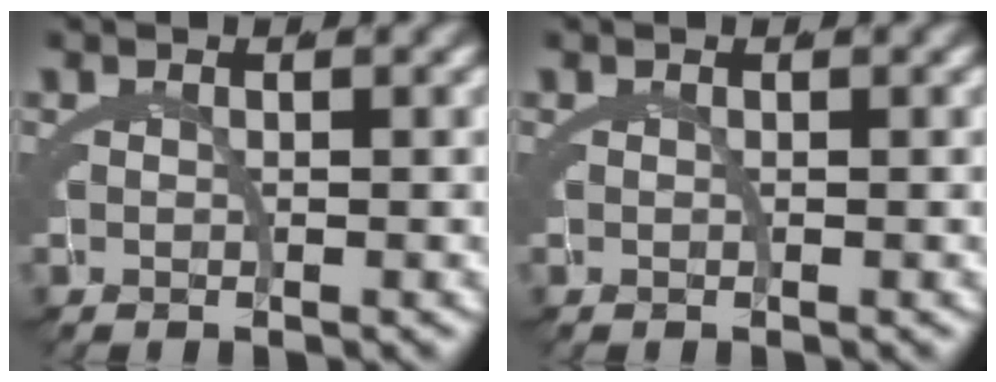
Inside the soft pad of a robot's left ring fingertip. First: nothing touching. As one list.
[{"total": 0.0}]